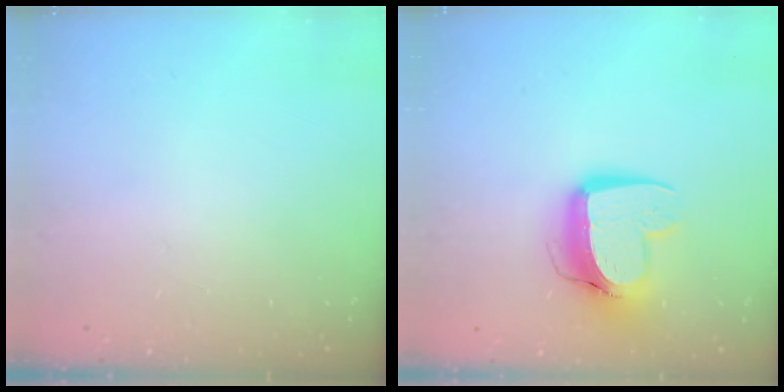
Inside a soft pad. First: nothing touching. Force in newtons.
{"total": 12.9, "press": 12.9, "slide": 1.2}